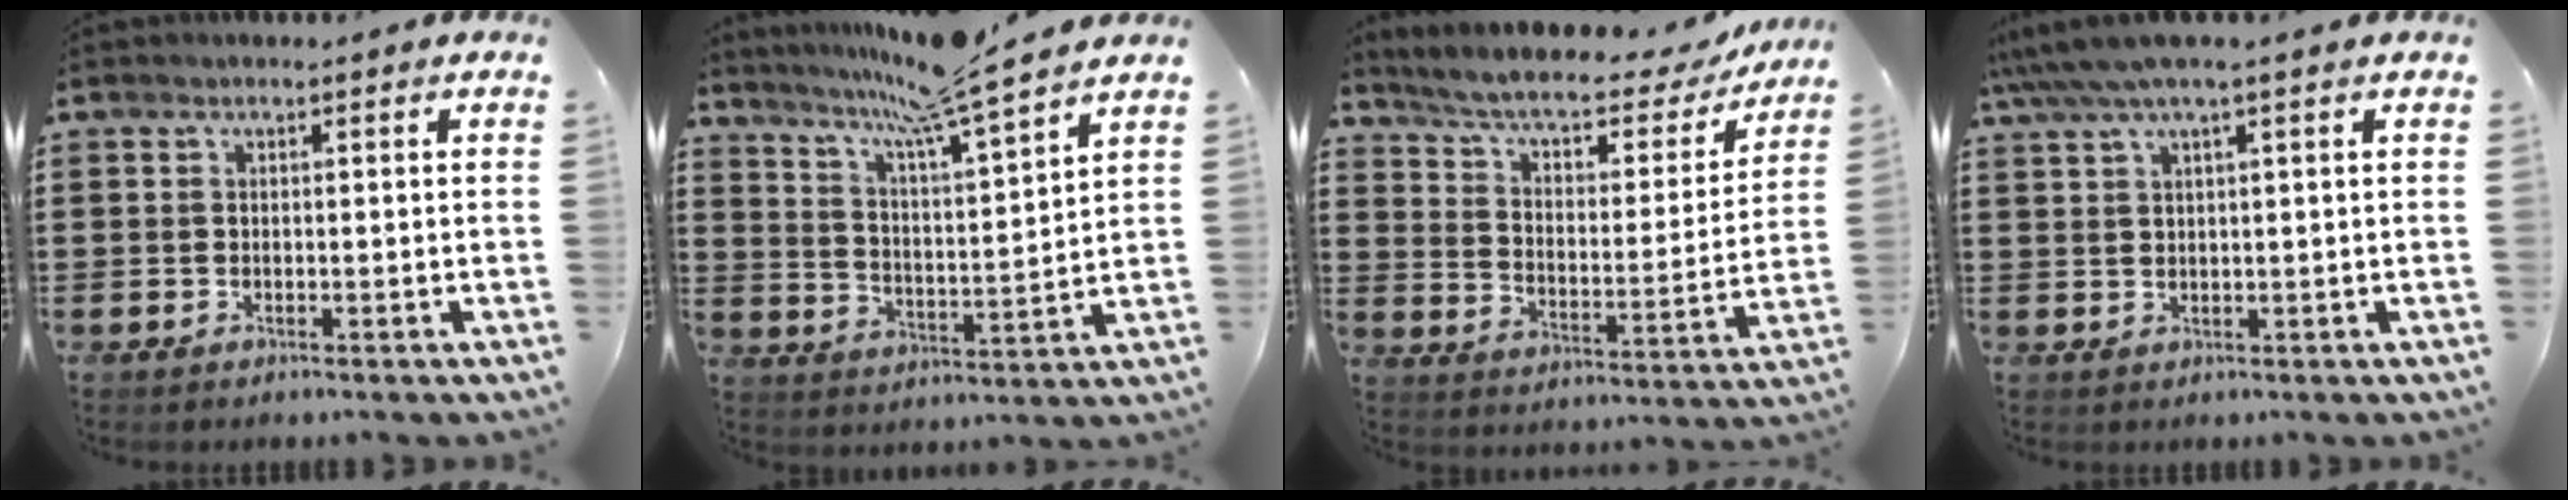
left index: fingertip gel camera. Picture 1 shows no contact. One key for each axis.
{"total": 8.1, "fx": 7.0, "fy": -0.7, "fz": 3.9, "tx": -0.100, "ty": -0.047, "tz": 0.116}
{"total": 6.3, "fx": 4.8, "fy": 1.5, "fz": 3.7, "tx": -0.091, "ty": -0.027, "tz": 0.076}
{"total": 3.5, "fx": 2.0, "fy": -0.1, "fz": 2.8, "tx": -0.059, "ty": 0.003, "tz": 0.035}